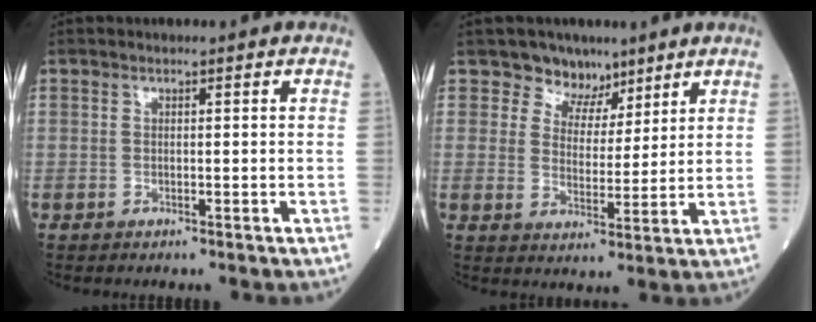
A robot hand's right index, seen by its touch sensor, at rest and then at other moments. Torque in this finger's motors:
{"motor_torque": [0.02, 0.03, 0.01, 0.00]}